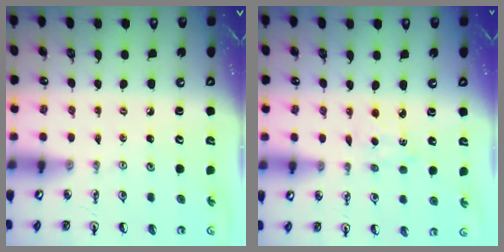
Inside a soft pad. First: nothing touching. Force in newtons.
{"total": 3.3, "press": 3.3, "slide": 0.5}